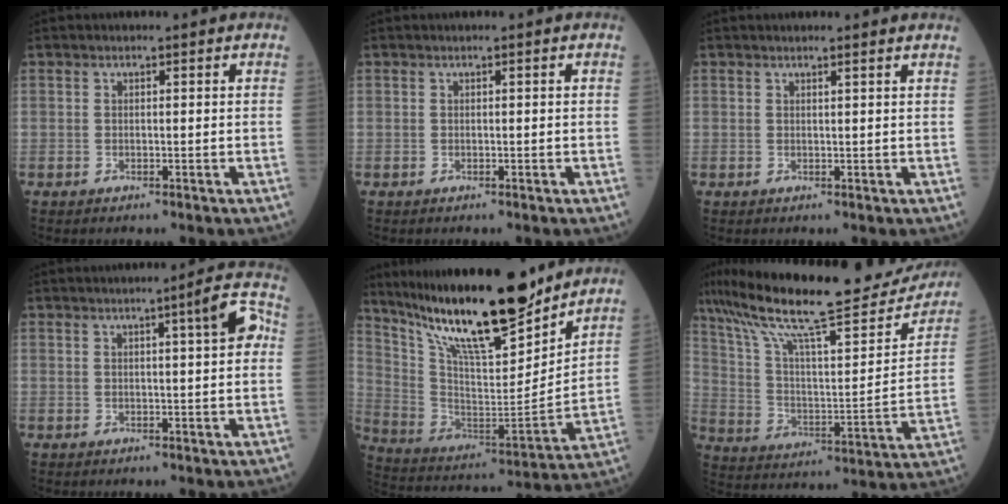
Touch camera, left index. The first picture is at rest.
{"total": 0.0}
{"total": 1.3, "force": [1.1, -0.4, 0.5], "torque": [-0.025, -0.005, 0.018]}
{"total": 4.4, "force": [1.0, 0.4, 4.2], "torque": [-0.054, 0.014, 0.010]}
{"total": 22.7, "force": [18.0, 3.6, 13.3], "torque": [-0.239, -0.019, 0.313]}
{"total": 27.1, "force": [22.9, 4.2, 13.7], "torque": [-0.238, -0.007, 0.338]}